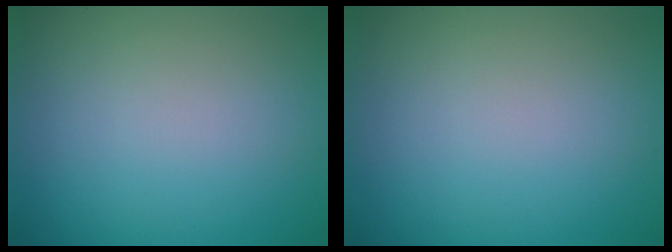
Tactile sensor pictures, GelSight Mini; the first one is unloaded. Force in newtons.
{"total": 0.0}